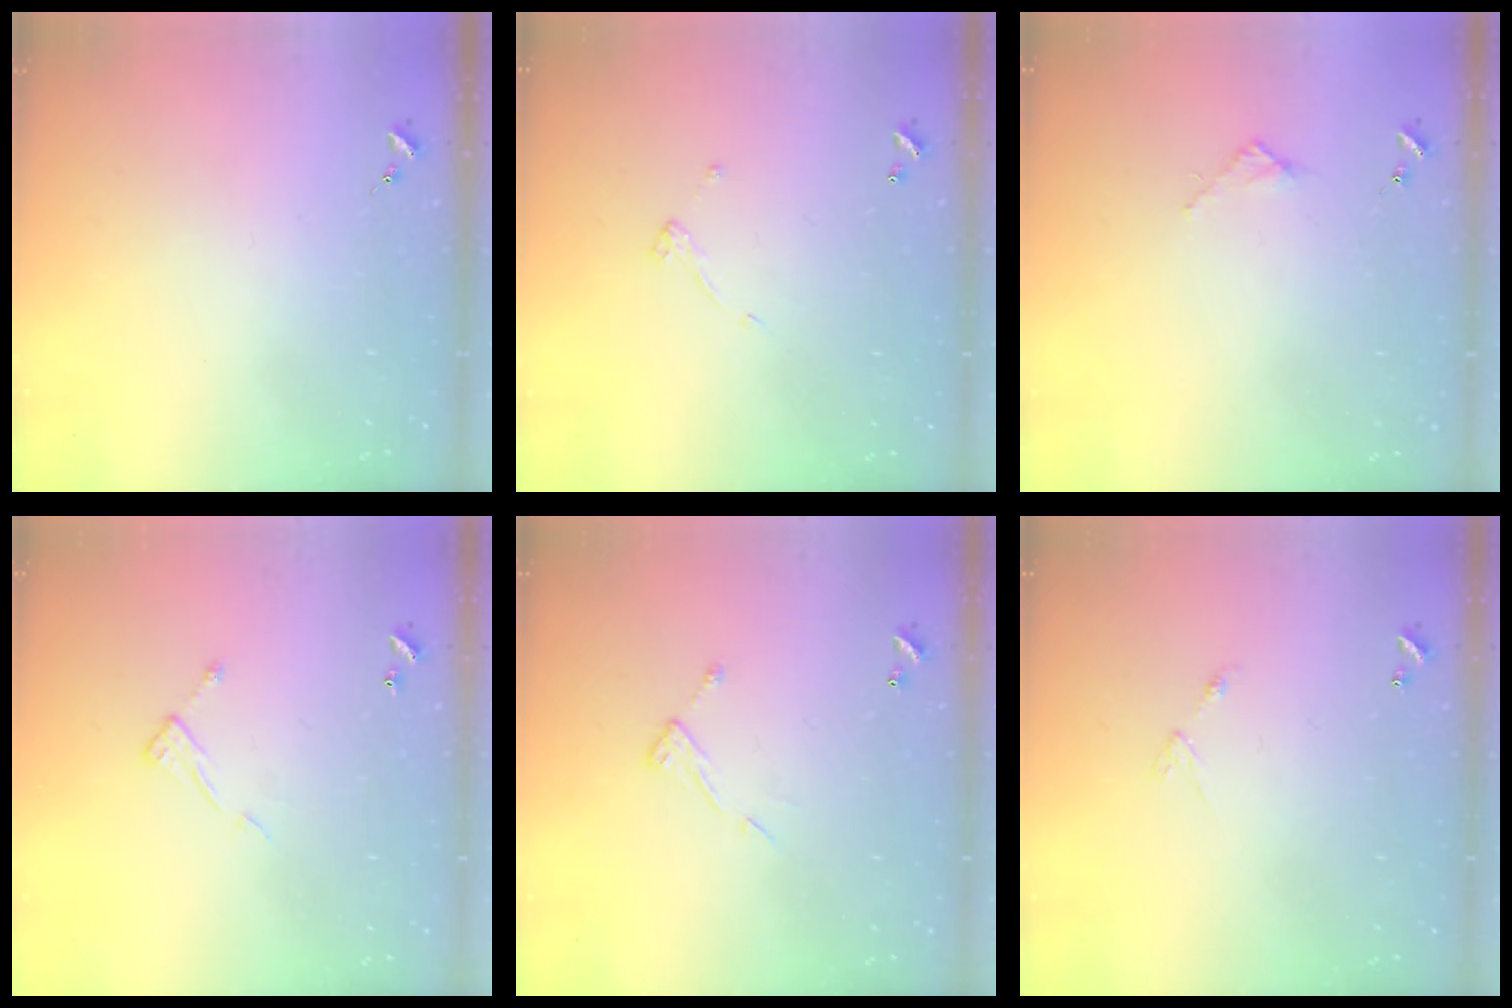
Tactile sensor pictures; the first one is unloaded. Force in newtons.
{"total": 4.4, "press": 4.4, "slide": 0.2}
{"total": 2.4, "press": 2.3, "slide": 0.3}
{"total": 7.3, "press": 7.3, "slide": 0.4}
{"total": 7.0, "press": 7.0, "slide": 0.4}
{"total": 5.9, "press": 5.9, "slide": 0.4}